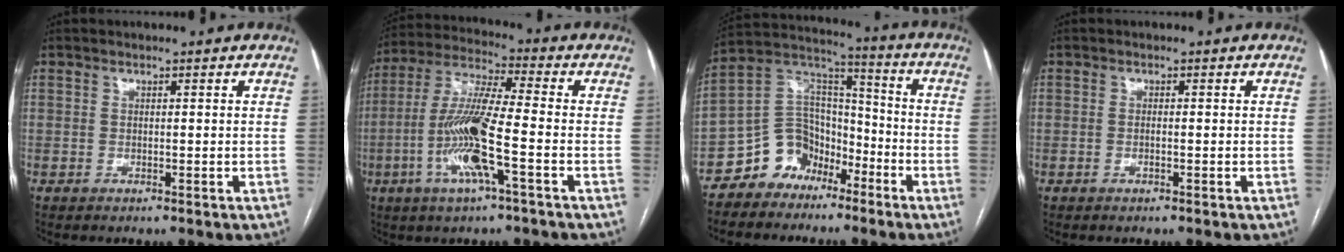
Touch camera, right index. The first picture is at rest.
{"total": 13.0, "force": [-3.8, 0.6, 12.4], "torque": [-0.258, -0.003, -0.078]}
{"total": 9.8, "force": [-6.2, 7.2, 2.5], "torque": [-0.052, 0.048, -0.111]}
{"total": 0.6, "force": [-0.2, 0.1, 0.6], "torque": [-0.013, 0.000, -0.002]}